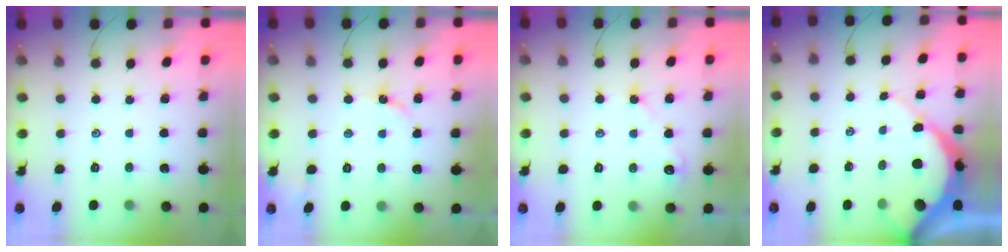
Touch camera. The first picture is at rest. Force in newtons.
{"total": 3.3, "press": 3.3, "slide": 0.4}
{"total": 3.9, "press": 3.9, "slide": 0.4}
{"total": 9.5, "press": 9.5, "slide": 1.2}